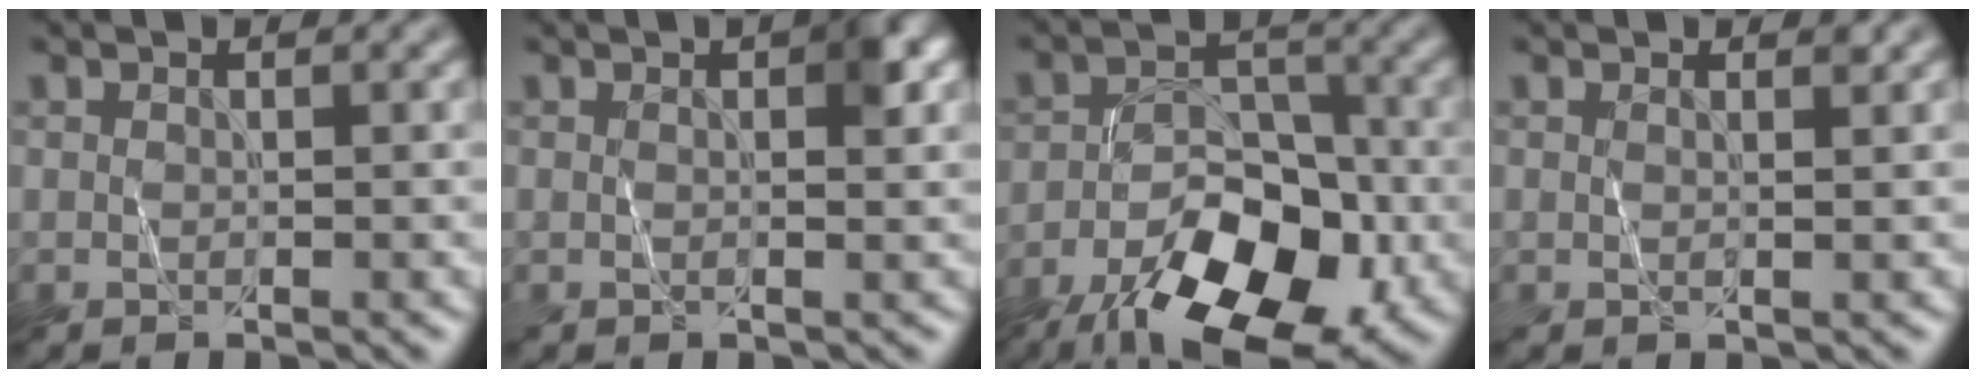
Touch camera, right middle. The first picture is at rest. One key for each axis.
{"total": 2.2, "fx": 0.5, "fy": 0.5, "fz": 2.1, "tx": -0.022, "ty": 0.005, "tz": 0.007}
{"total": 13.0, "fx": -7.3, "fy": 6.2, "fz": 8.8, "tx": -0.156, "ty": -0.010, "tz": -0.117}
{"total": 0.9, "fx": 0.5, "fy": 0.2, "fz": 0.7, "tx": -0.009, "ty": -0.002, "tz": 0.001}